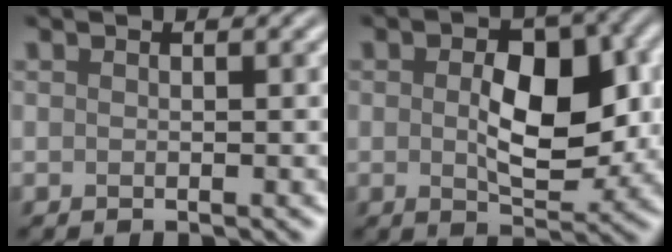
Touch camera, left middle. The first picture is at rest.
{"total": 6.8, "force": [0.2, 3.8, 5.7], "torque": [-0.091, -0.004, 0.005]}